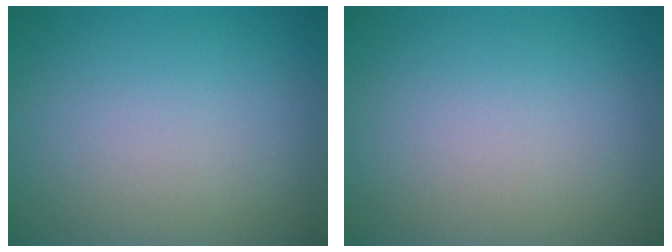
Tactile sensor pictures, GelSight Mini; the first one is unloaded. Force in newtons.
{"total": 0.0}